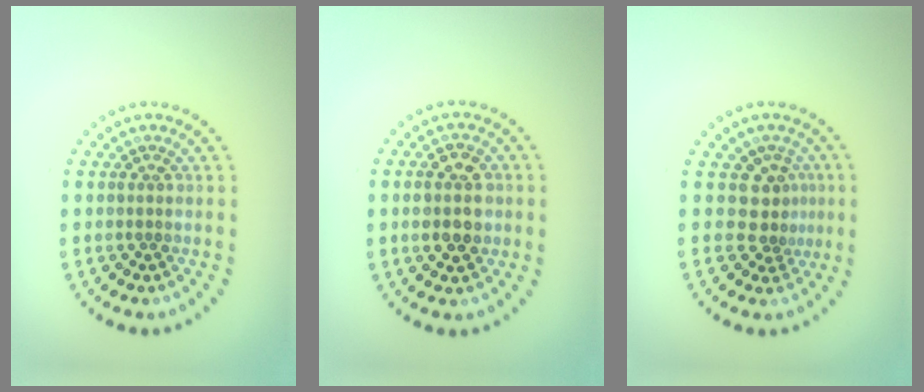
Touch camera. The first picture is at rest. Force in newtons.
{"total": 3.8, "press": 3.8, "slide": 0.2}
{"total": 2.7, "press": 1.9, "slide": 1.9}